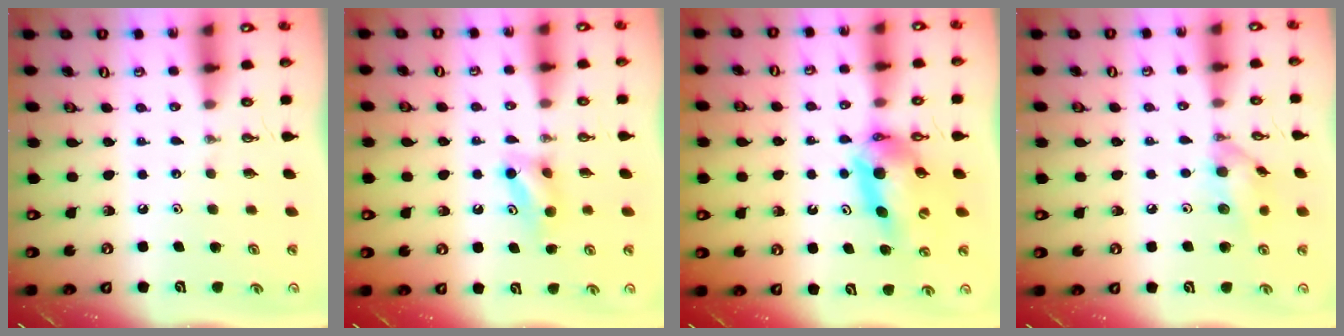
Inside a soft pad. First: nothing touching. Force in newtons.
{"total": 5.7, "press": 5.6, "slide": 0.7}
{"total": 11.0, "press": 10.9, "slide": 1.1}
{"total": 10.3, "press": 10.3, "slide": 0.4}